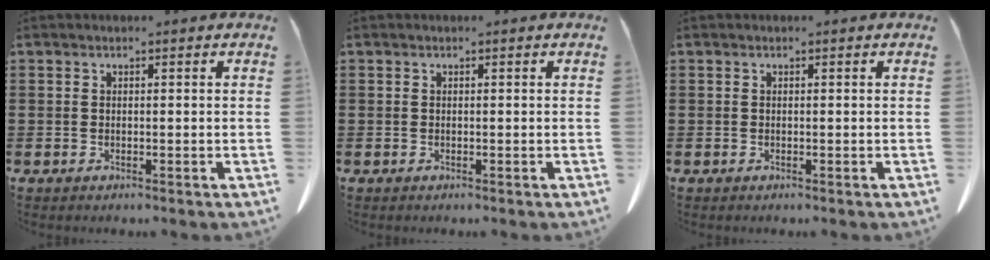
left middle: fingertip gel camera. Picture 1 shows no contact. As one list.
[{"total": 0.0}, {"total": 0.0}]